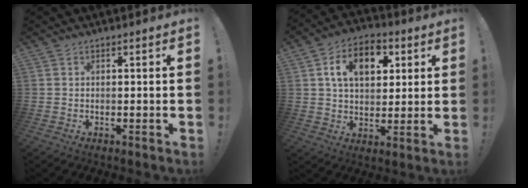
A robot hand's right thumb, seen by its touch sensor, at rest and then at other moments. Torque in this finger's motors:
{"motor_torque": [1.15, 1.26, 0.68, -0.50, 0.05]}